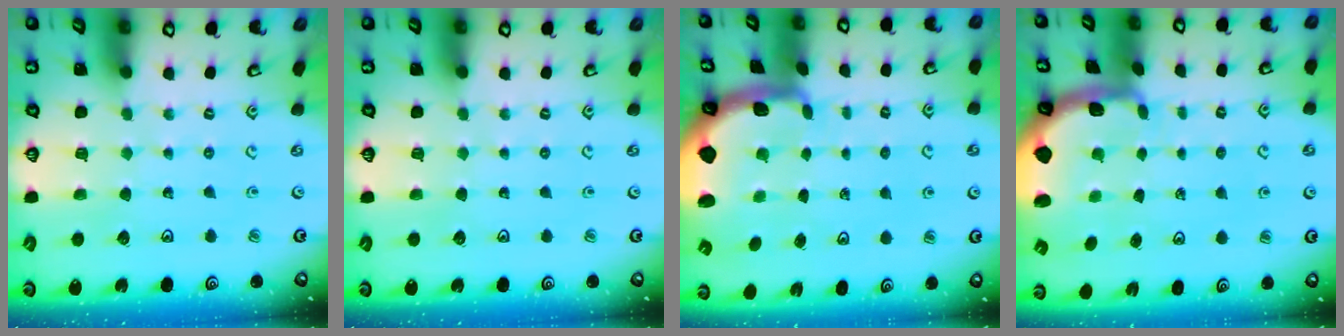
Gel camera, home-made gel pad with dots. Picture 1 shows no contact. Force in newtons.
{"total": 0.0}
{"total": 1.8, "press": 1.8, "slide": 0.4}
{"total": 1.7, "press": 1.6, "slide": 0.4}